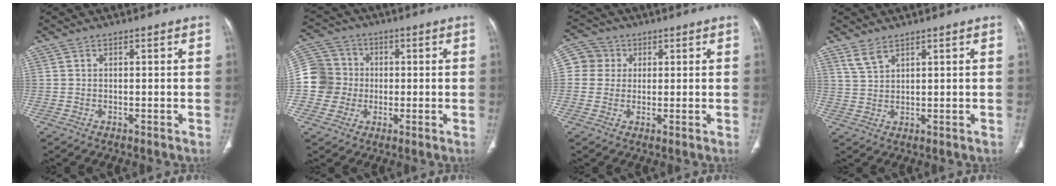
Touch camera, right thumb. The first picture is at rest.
{"total": 10.3, "force": [-0.9, 10.0, 2.3], "torque": [-0.023, 0.024, -0.022]}
{"total": 5.4, "force": [1.0, 5.2, 0.8], "torque": [0.008, 0.007, 0.014]}
{"total": 3.3, "force": [2.5, 1.1, 1.8], "torque": [-0.037, -0.007, 0.061]}